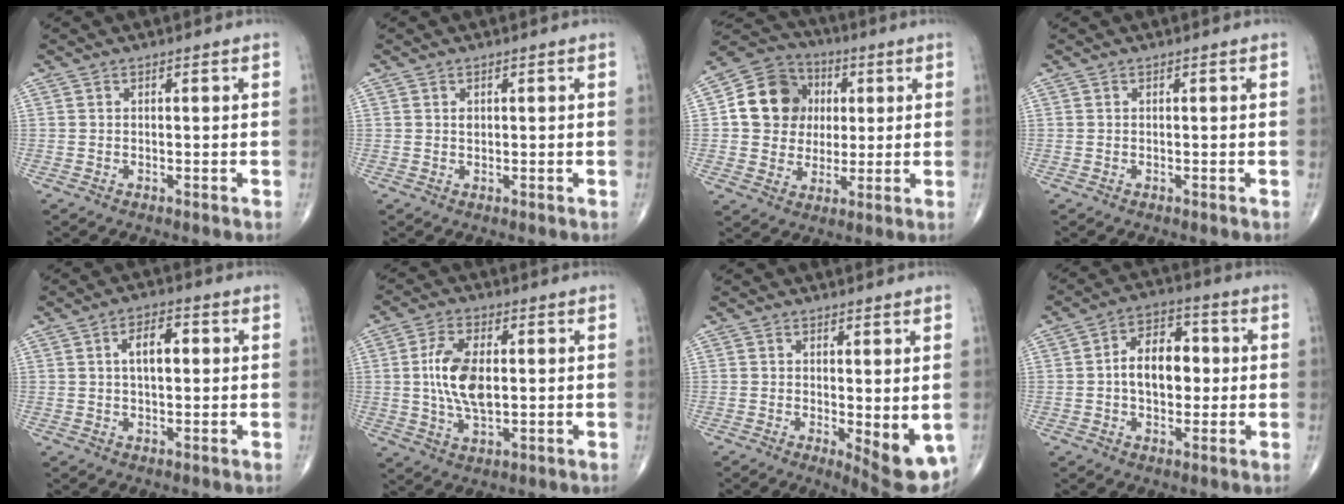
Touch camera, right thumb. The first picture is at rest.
{"total": 0.9, "force": [0.3, 0.7, 0.6], "torque": [-0.006, -0.001, 0.006]}
{"total": 13.8, "force": [2.4, 12.1, 6.2], "torque": [-0.076, 0.010, 0.038]}
{"total": 0.0}
{"total": 6.0, "force": [1.1, 3.0, 5.1], "torque": [-0.077, 0.009, 0.015]}
{"total": 10.5, "force": [0.8, 5.3, 9.1], "torque": [-0.179, -0.003, 0.019]}
{"total": 8.3, "force": [-1.4, 2.9, 7.7], "torque": [-0.093, -0.022, -0.010]}
{"total": 10.5, "force": [0.3, 6.8, 8.0], "torque": [-0.103, 0.020, -0.001]}